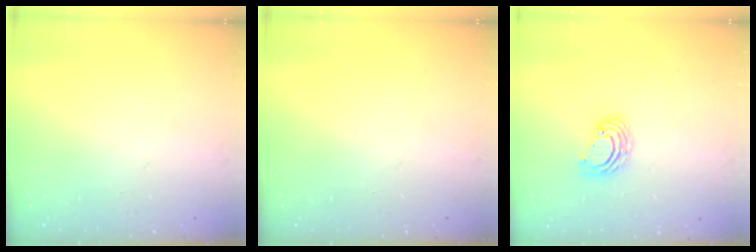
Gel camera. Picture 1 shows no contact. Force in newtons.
{"total": 0.0}
{"total": 6.0, "press": 6.0, "slide": 0.8}